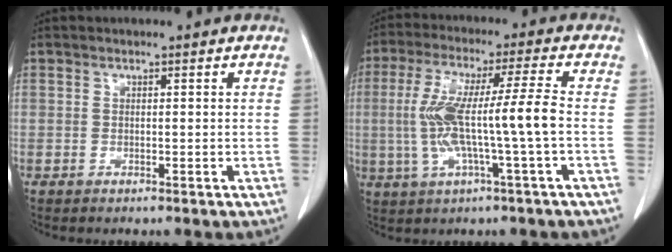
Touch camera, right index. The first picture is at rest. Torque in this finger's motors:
{"motor_torque": [1.80, -0.17, 0.92, 0.21]}